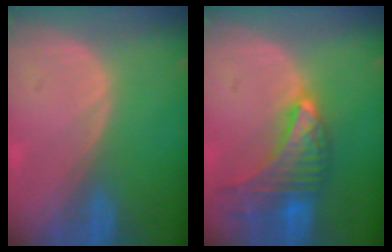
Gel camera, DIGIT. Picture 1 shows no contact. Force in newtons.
{"total": 9.6, "press": 8.5, "slide": 4.4}